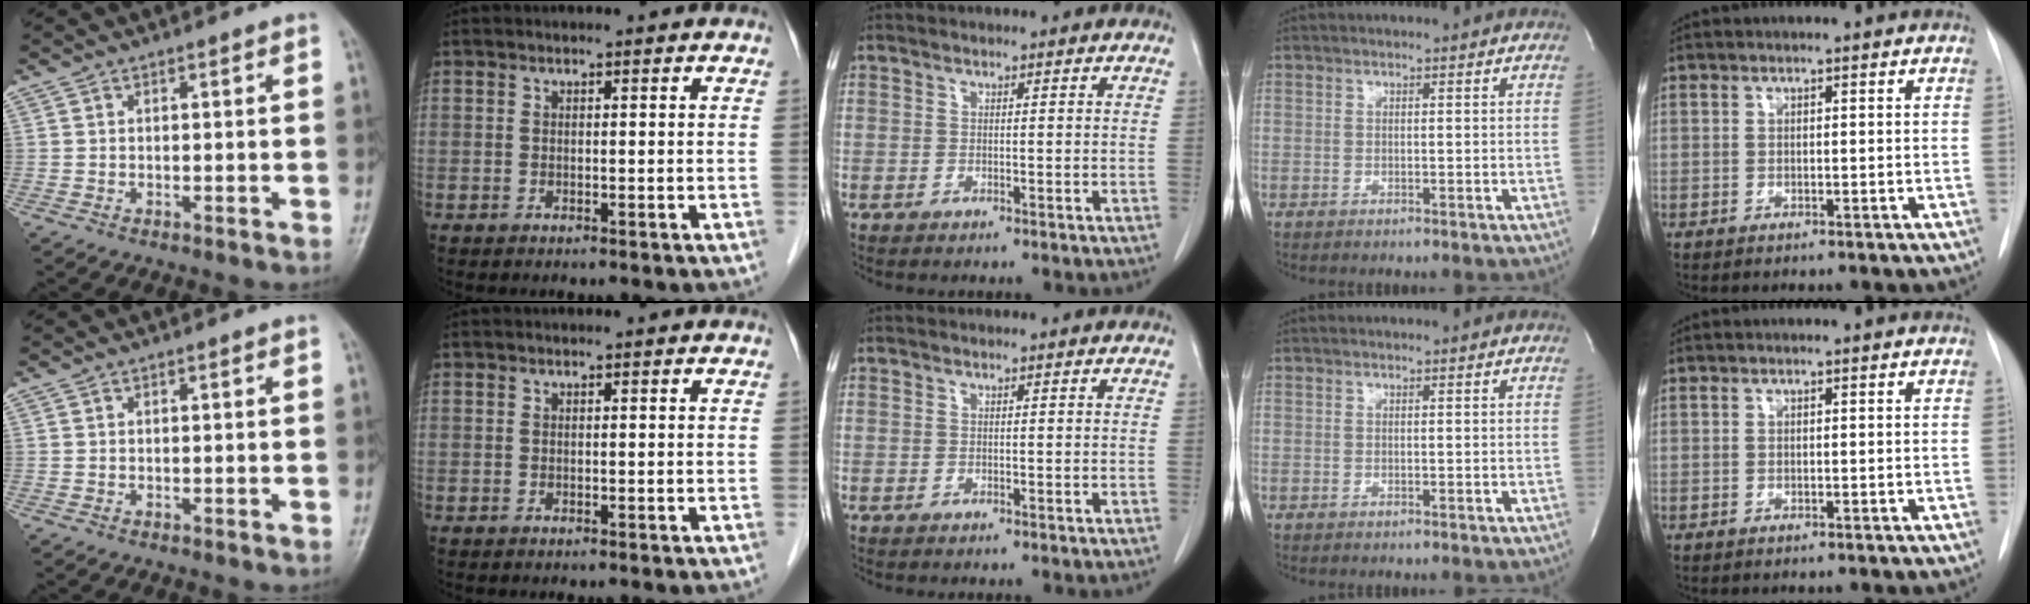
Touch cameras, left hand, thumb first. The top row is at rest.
{}